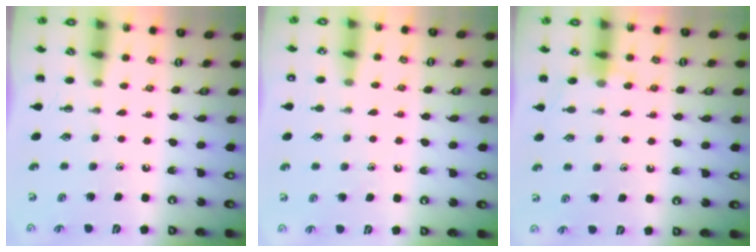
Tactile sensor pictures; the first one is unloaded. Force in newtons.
{"total": 8.4, "press": 8.1, "slide": 2.2}
{"total": 7.9, "press": 7.4, "slide": 2.6}